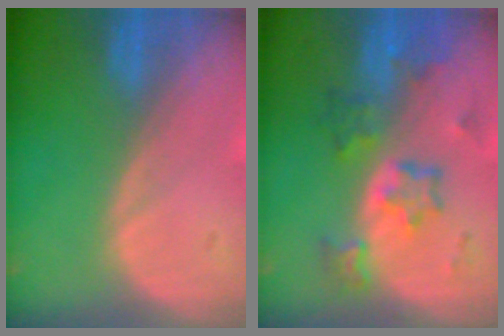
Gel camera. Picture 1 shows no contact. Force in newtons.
{"total": 7.1, "press": 6.5, "slide": 2.9}